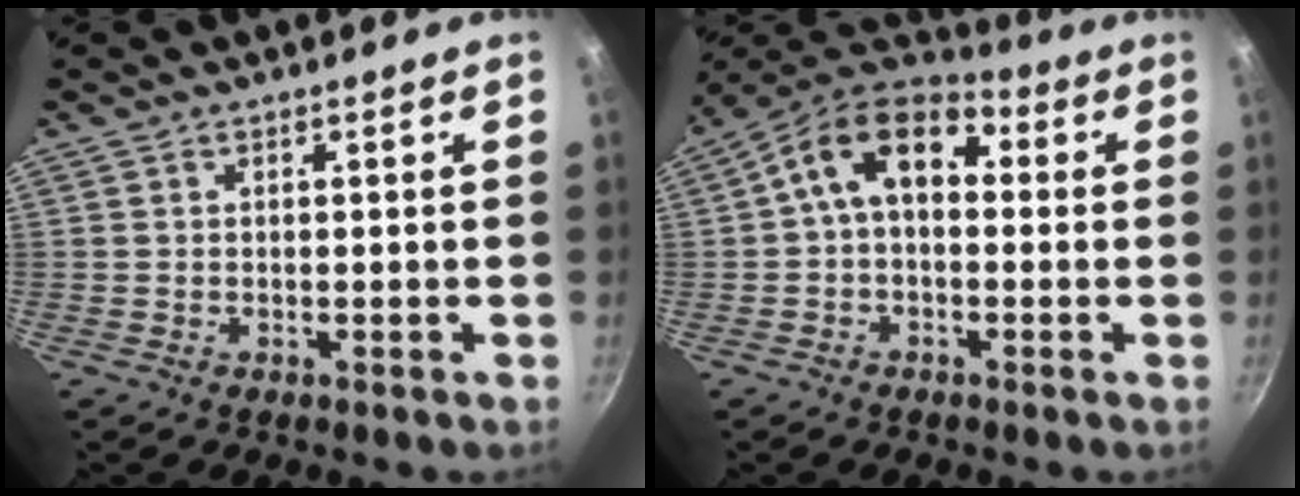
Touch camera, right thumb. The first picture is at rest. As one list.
[{"total": 12.0, "force": [1.5, 7.8, 9.0], "torque": [-0.132, 0.034, 0.001]}]